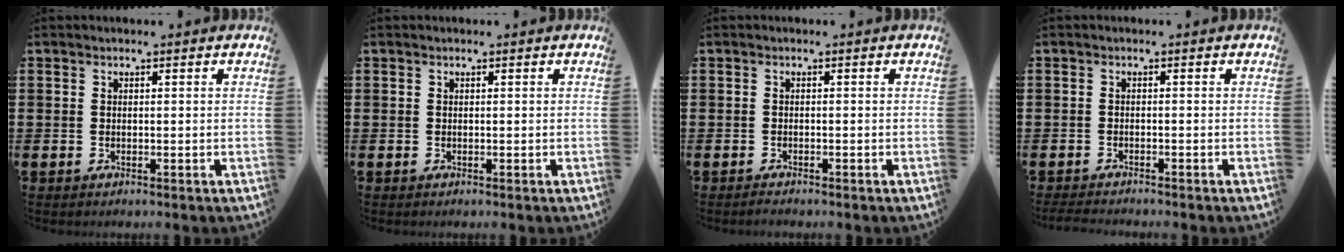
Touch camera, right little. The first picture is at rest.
{"total": 0.0}
{"total": 0.5, "force": [-0.5, 0.1, 0.2], "torque": [-0.006, -0.001, -0.010]}
{"total": 1.1, "force": [-1.1, 0.0, 0.3], "torque": [-0.006, 0.001, -0.022]}